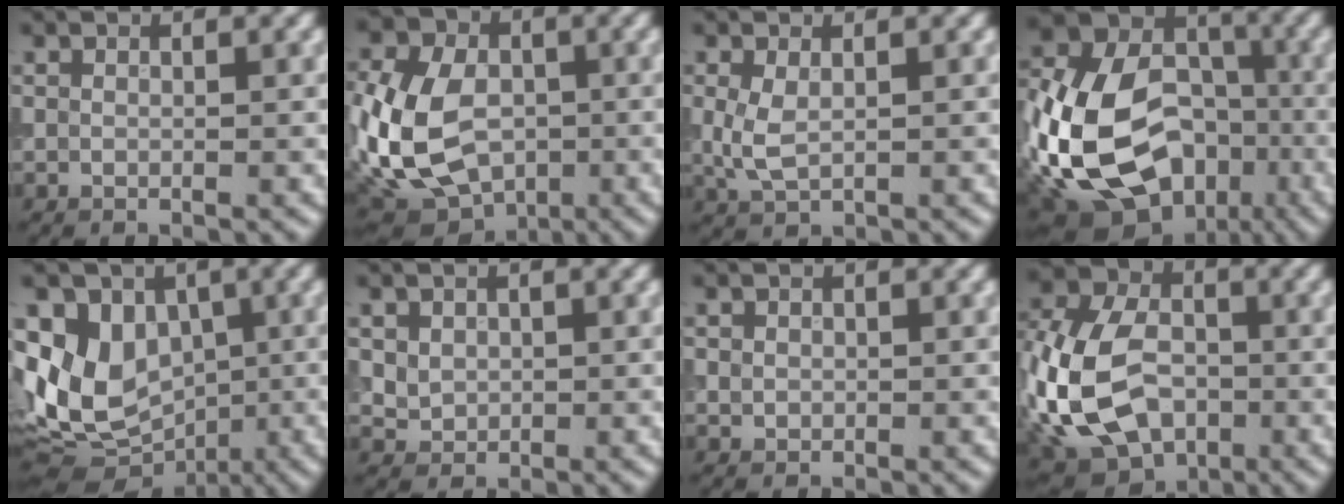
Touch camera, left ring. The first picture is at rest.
{"total": 11.2, "force": [-1.6, 8.3, 7.4], "torque": [-0.172, -0.016, -0.041]}
{"total": 2.4, "force": [0.2, 1.4, 2.0], "torque": [-0.050, 0.000, 0.008]}
{"total": 15.9, "force": [-4.7, 11.6, 9.9], "torque": [-0.227, -0.015, -0.089]}
{"total": 10.2, "force": [0.1, 7.9, 6.5], "torque": [-0.121, 0.004, 0.001]}
{"total": 2.0, "force": [0.4, 1.8, 0.8], "torque": [-0.015, -0.005, 0.019]}
{"total": 0.7, "force": [0.1, 0.7, 0.2], "torque": [0.003, -0.001, 0.000]}
{"total": 14.1, "force": [-2.7, 10.1, 9.5], "torque": [-0.218, -0.014, -0.054]}